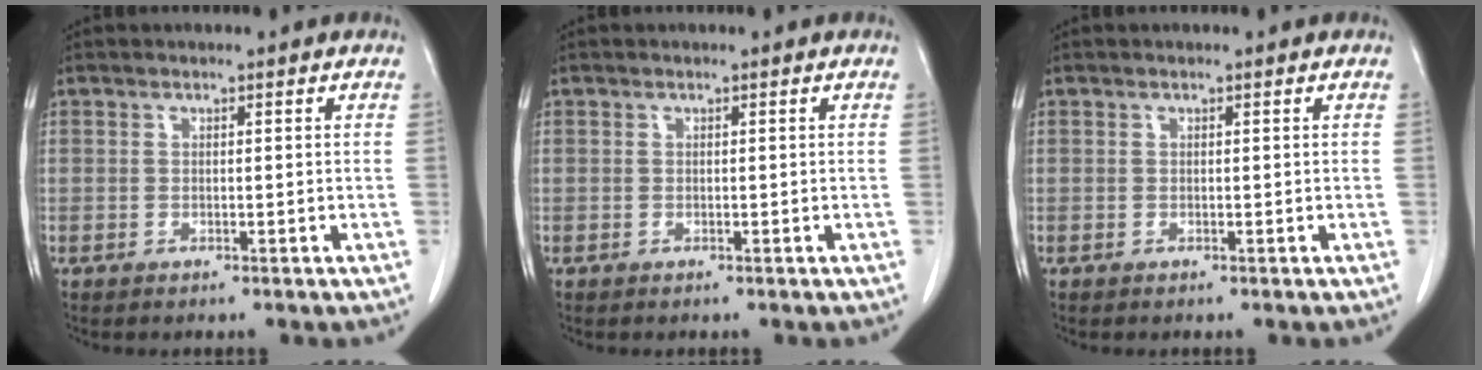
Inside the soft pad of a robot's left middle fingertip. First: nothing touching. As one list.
[{"total": 0.0}, {"total": 0.0}]